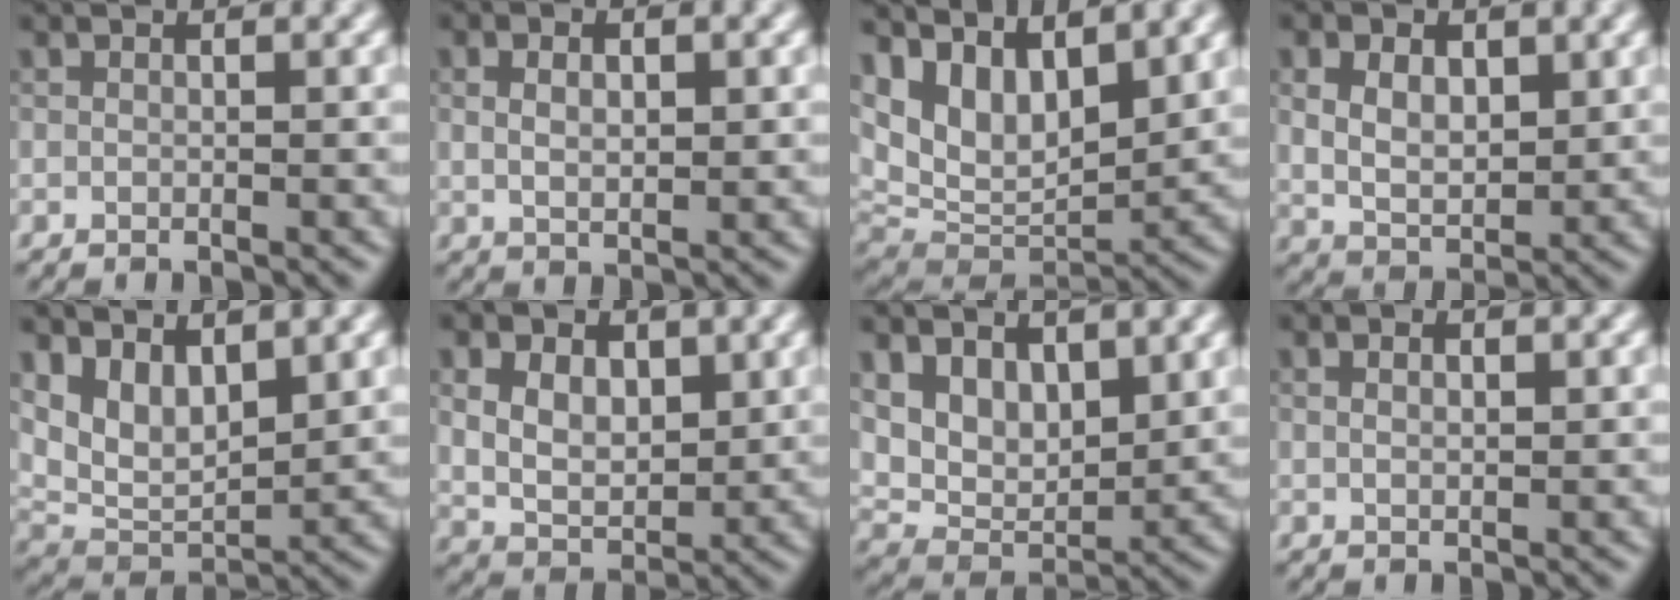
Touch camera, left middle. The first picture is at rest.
{"total": 2.9, "force": [0.7, 1.5, 2.4], "torque": [-0.046, 0.000, 0.015]}
{"total": 9.6, "force": [5.1, 5.0, 6.4], "torque": [-0.125, -0.008, 0.096]}
{"total": 4.7, "force": [1.4, 3.1, 3.2], "torque": [-0.064, -0.007, 0.026]}
{"total": 5.8, "force": [2.9, 3.2, 3.9], "torque": [-0.076, -0.019, 0.060]}
{"total": 5.2, "force": [1.4, 3.7, 3.3], "torque": [-0.063, -0.005, 0.023]}
{"total": 5.9, "force": [3.0, 3.7, 3.5], "torque": [-0.070, -0.016, 0.053]}
{"total": 1.2, "force": [0.4, 0.6, 1.0], "torque": [-0.019, -0.002, 0.010]}